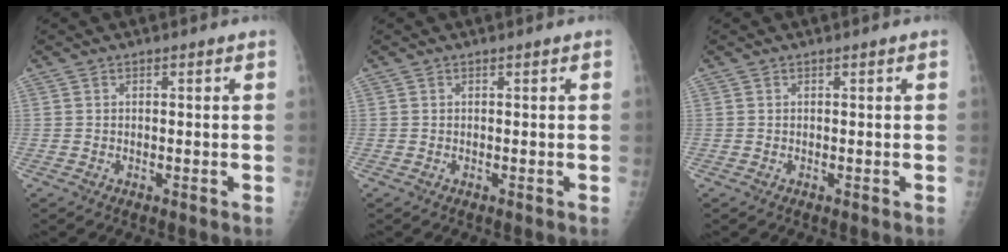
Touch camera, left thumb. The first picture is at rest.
{"total": 0.0}
{"total": 0.0}